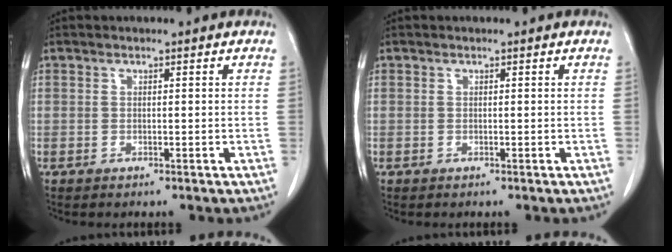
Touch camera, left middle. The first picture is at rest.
{"total": 0.0}